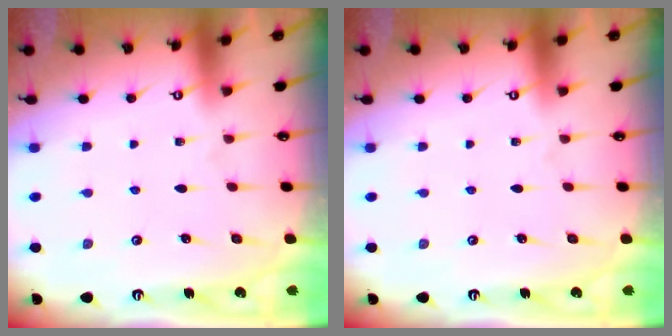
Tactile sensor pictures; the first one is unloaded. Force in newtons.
{"total": 0.0}